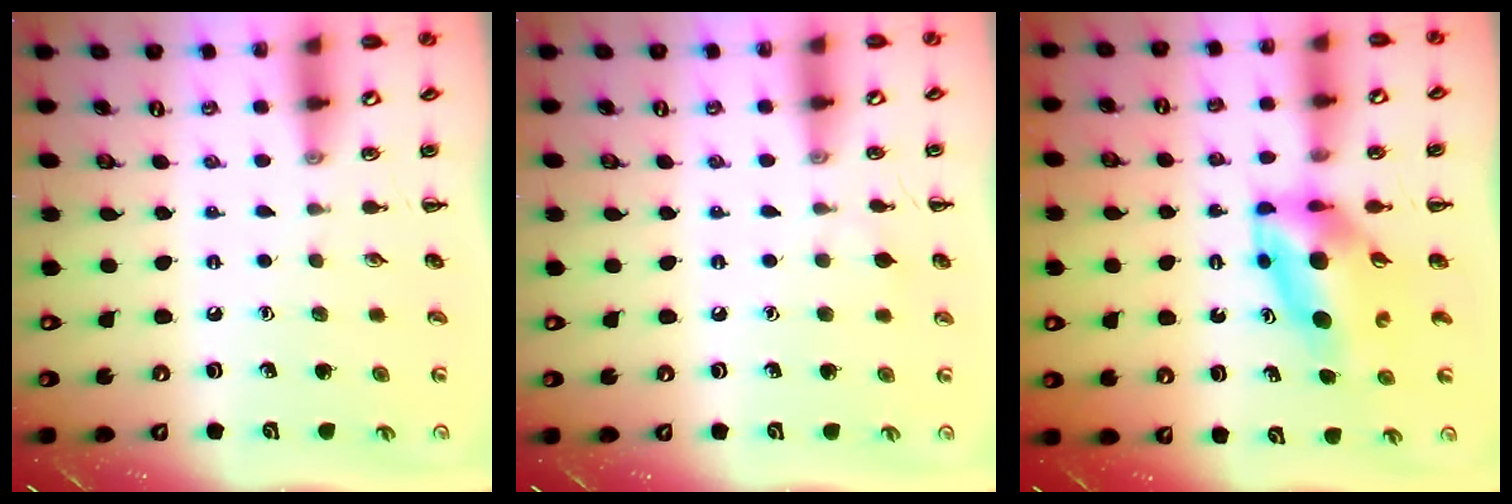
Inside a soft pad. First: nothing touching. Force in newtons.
{"total": 5.1, "press": 4.8, "slide": 1.5}
{"total": 7.2, "press": 6.9, "slide": 2.0}